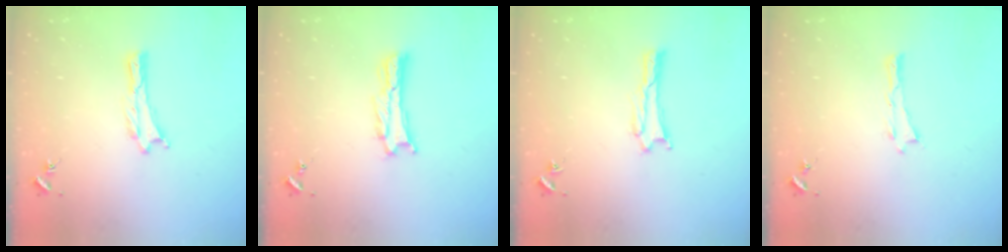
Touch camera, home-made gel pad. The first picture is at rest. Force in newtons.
{"total": 1.6, "press": 1.6, "slide": 0.2}
{"total": 1.7, "press": 1.7, "slide": 0.1}
{"total": 0.0}